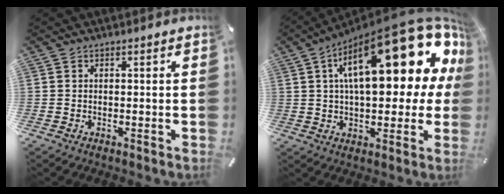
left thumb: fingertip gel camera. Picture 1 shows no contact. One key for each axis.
{"total": 28.3, "fx": 10.3, "fy": 10.9, "fz": 24.0, "tx": -0.368, "ty": -0.062, "tz": 0.165}